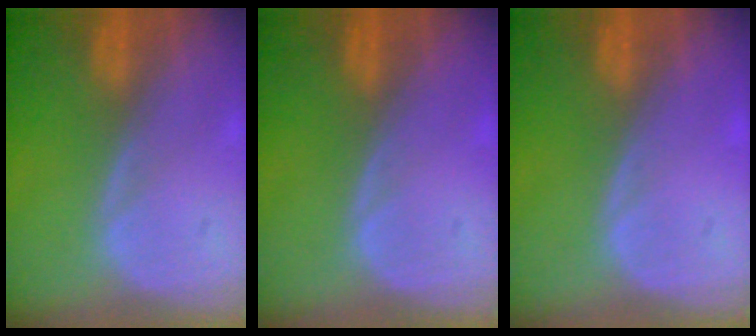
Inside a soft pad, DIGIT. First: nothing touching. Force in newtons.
{"total": 0.0}
{"total": 0.0}